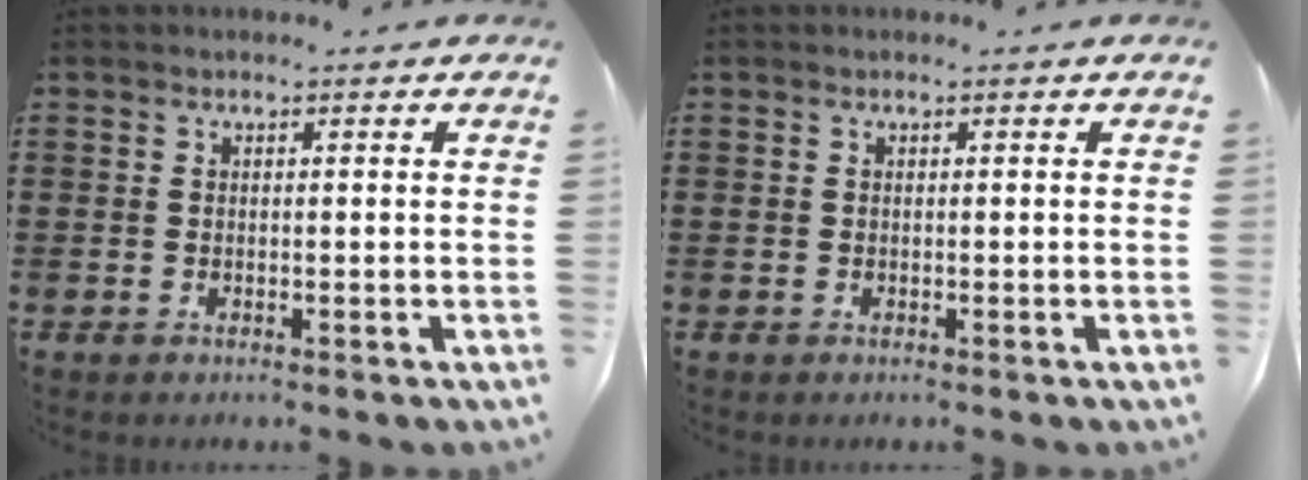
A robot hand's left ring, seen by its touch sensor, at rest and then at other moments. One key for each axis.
{"total": 0.0}